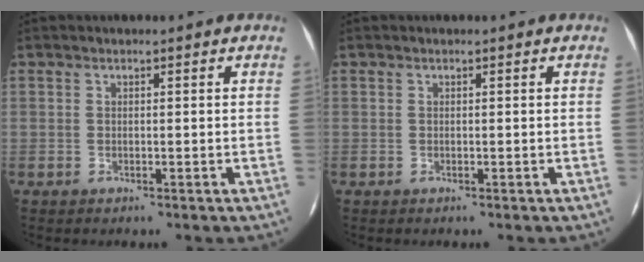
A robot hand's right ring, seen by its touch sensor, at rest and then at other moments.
{"total": 0.0}